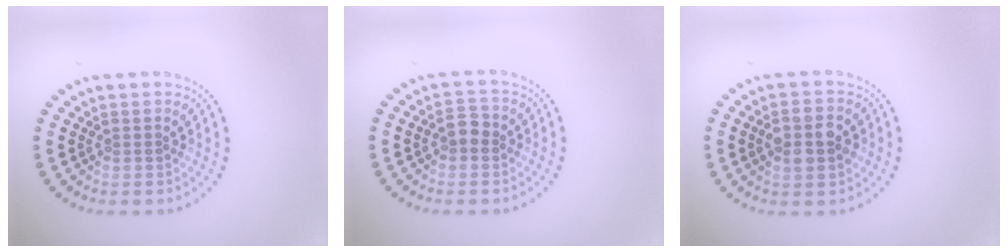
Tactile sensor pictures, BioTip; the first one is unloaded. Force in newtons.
{"total": 1.8, "press": 1.7, "slide": 0.3}
{"total": 3.5, "press": 3.5, "slide": 0.1}